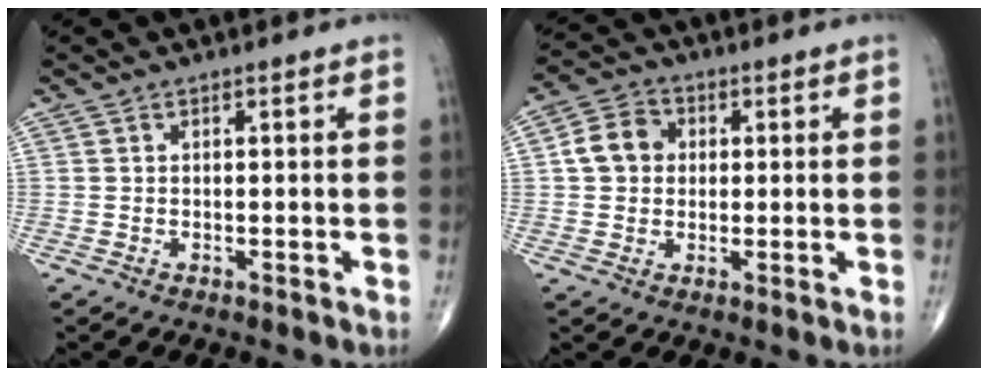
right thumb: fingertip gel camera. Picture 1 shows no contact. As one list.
[{"total": 6.9, "force": [0.8, 5.8, 3.6], "torque": [-0.054, 0.013, 0.006]}]